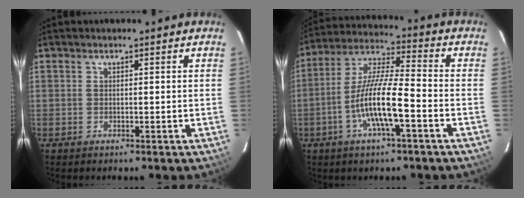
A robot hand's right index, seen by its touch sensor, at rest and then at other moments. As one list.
[{"total": 12.4, "force": [-4.7, 1.8, 11.4], "torque": [-0.228, 0.000, -0.093]}]